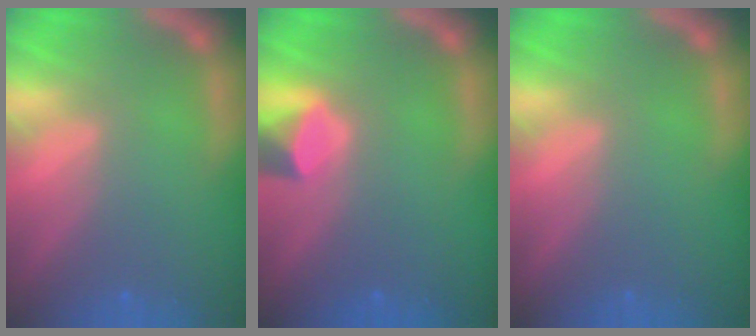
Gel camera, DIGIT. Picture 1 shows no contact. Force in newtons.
{"total": 2.4}
{"total": 0.0}